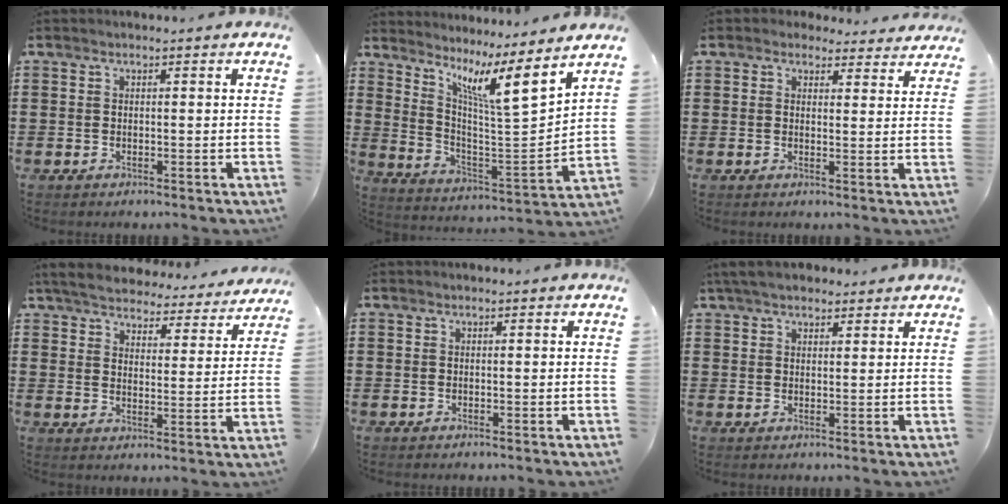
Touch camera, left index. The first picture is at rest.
{"total": 9.9, "force": [6.9, 1.0, 7.0], "torque": [-0.133, -0.051, 0.108]}
{"total": 2.7, "force": [2.5, 1.0, 0.3], "torque": [-0.007, -0.006, 0.044]}
{"total": 5.3, "force": [5.2, 0.4, 0.9], "torque": [-0.045, -0.036, 0.088]}
{"total": 0.0}
{"total": 4.0, "force": [3.4, 1.3, 1.6], "torque": [-0.041, 0.000, 0.065]}